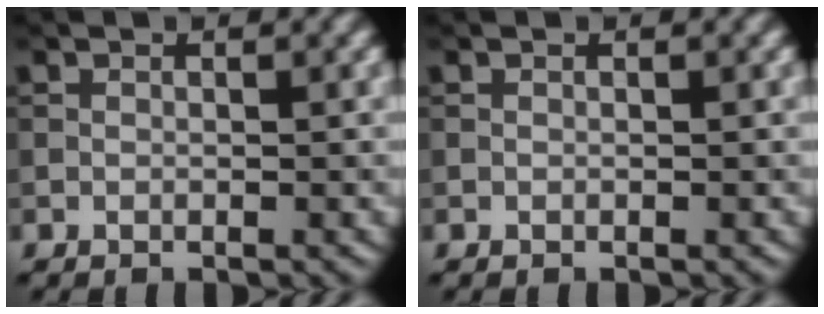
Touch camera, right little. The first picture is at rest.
{"total": 0.0}